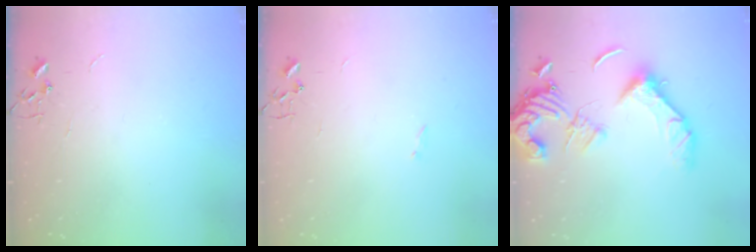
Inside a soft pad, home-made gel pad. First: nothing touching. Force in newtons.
{"total": 0.9, "press": 0.9, "slide": 0.2}
{"total": 16.2, "press": 16.0, "slide": 2.2}